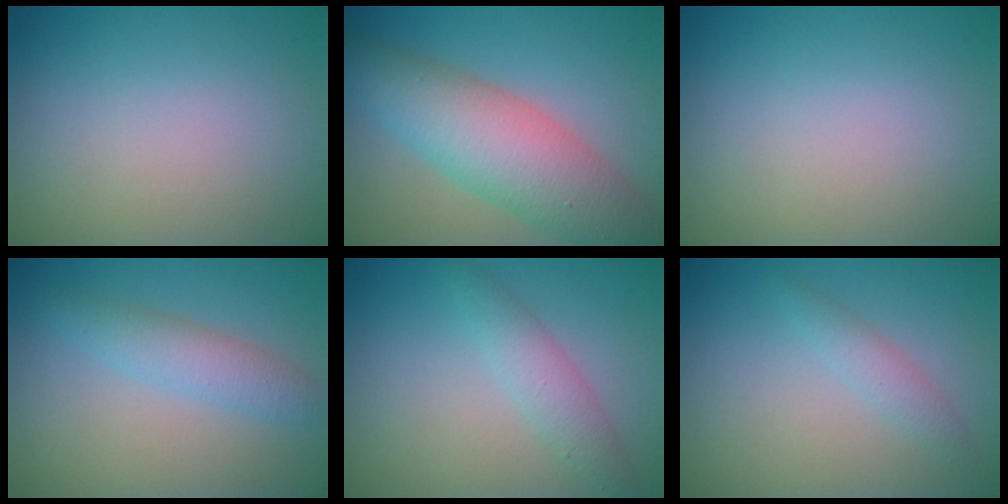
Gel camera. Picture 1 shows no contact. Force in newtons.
{"total": 8.0, "press": 8.0, "slide": 0.4}
{"total": 0.0}
{"total": 2.9, "press": 2.9, "slide": 0.0}
{"total": 2.4, "press": 2.4, "slide": 0.1}
{"total": 1.5, "press": 1.5, "slide": 0.0}